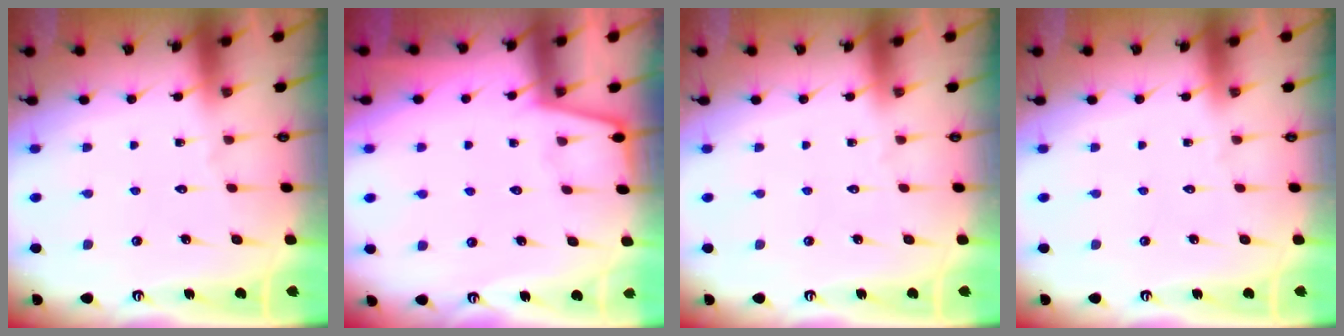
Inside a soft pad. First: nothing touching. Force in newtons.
{"total": 1.7, "press": 1.6, "slide": 0.3}
{"total": 0.0}
{"total": 0.0}